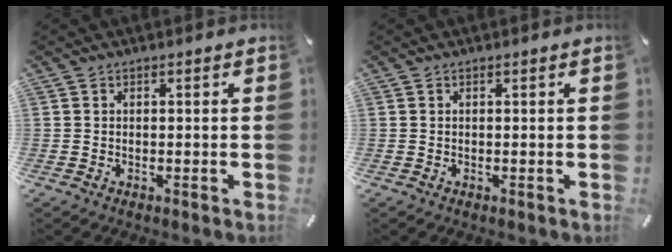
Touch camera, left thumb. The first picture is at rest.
{"total": 0.0}